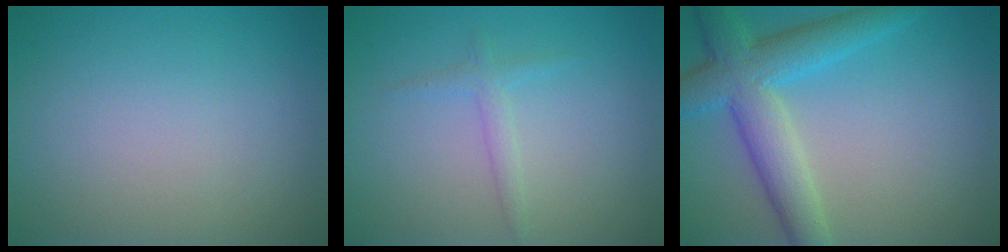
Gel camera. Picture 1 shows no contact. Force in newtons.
{"total": 1.4, "press": 1.4, "slide": 0.1}
{"total": 5.4, "press": 5.4, "slide": 0.4}